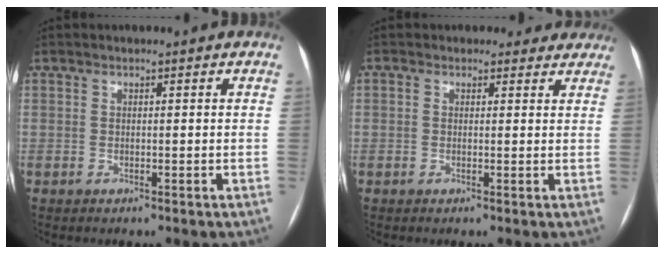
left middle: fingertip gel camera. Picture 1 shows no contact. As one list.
[{"total": 4.3, "force": [3.5, 2.3, 0.4], "torque": [0.008, 0.007, 0.029]}]